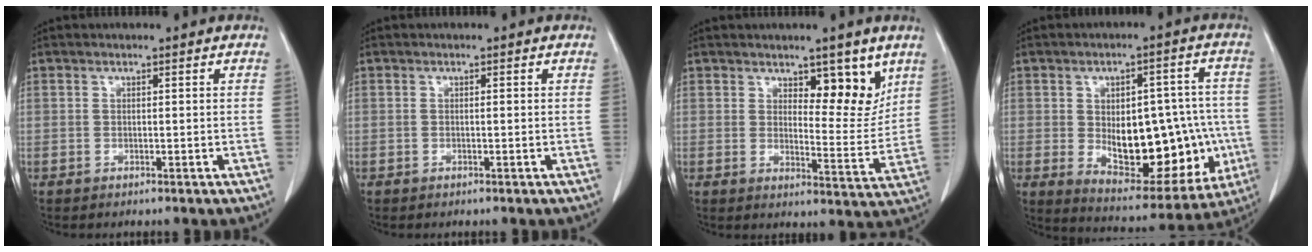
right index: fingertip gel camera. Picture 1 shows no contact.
{"total": 0.0}
{"total": 7.3, "force": [4.6, 2.8, 5.0], "torque": [-0.056, -0.015, 0.068]}
{"total": 19.5, "force": [-2.5, 10.2, 16.5], "torque": [-0.231, 0.018, -0.006]}